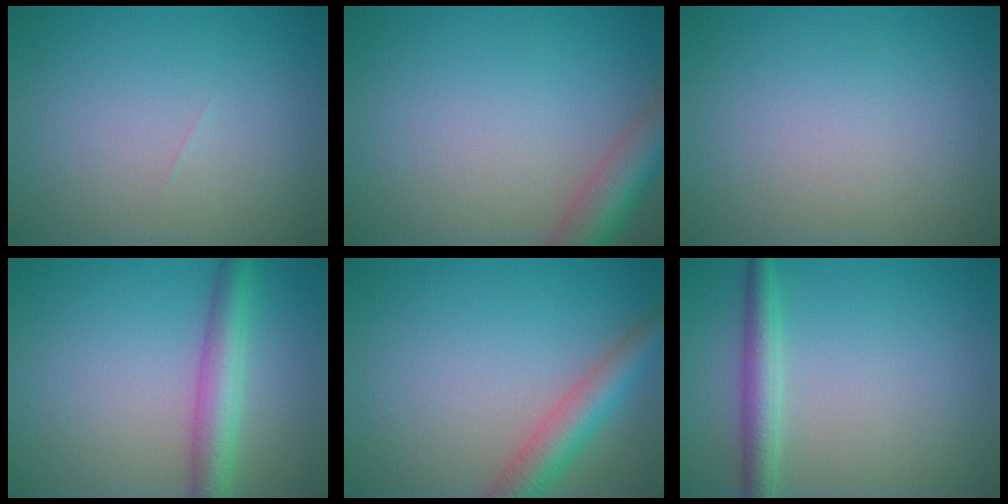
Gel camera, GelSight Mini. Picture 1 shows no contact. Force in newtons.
{"total": 4.9, "press": 4.9, "slide": 0.3}
{"total": 0.0}
{"total": 4.5, "press": 4.5, "slide": 0.1}
{"total": 4.3, "press": 4.3, "slide": 0.1}
{"total": 2.8, "press": 2.8, "slide": 0.1}